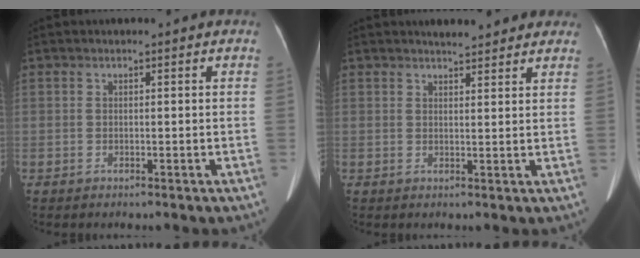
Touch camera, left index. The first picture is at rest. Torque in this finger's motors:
{"motor_torque": [0.40, -0.39, 0.03, 0.01]}